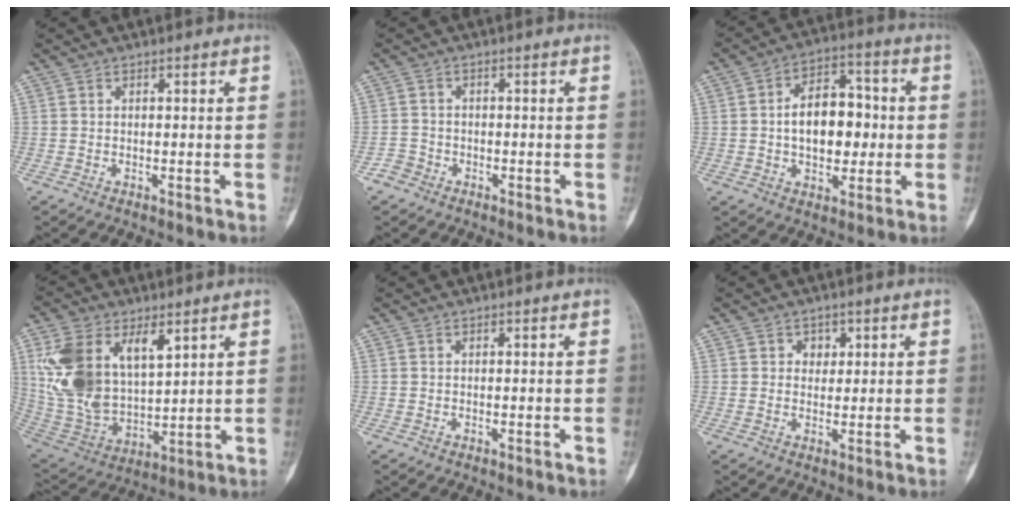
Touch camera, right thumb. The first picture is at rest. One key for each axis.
{"total": 2.1, "fx": -1.5, "fy": 1.5, "fz": -0.2, "tx": 0.003, "ty": 0.010, "tz": -0.035}
{"total": 13.0, "fx": 0.0, "fy": 8.2, "fz": 10.1, "tx": -0.120, "ty": 0.024, "tz": -0.001}
{"total": 18.1, "fx": 7.0, "fy": 10.5, "fz": 13.0, "tx": -0.238, "ty": -0.023, "tz": 0.150}
{"total": 0.0}
{"total": 0.8, "fx": 0.3, "fy": 0.7, "fz": 0.1, "tx": 0.008, "ty": 0.000, "tz": 0.003}